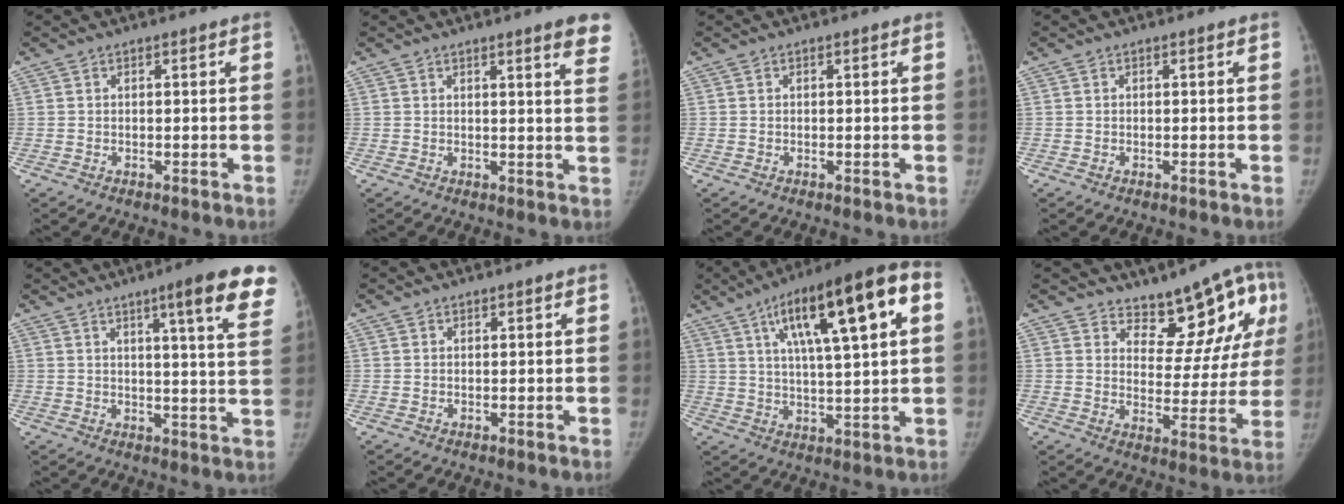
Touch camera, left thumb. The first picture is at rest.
{"total": 7.1, "force": [5.0, 0.6, 5.0], "torque": [-0.044, -0.020, 0.045]}
{"total": 0.0}
{"total": 0.0}
{"total": 13.6, "force": [8.3, 1.4, 10.7], "torque": [-0.121, -0.039, 0.094]}
{"total": 0.0}
{"total": 20.2, "force": [7.3, 4.9, 18.2], "torque": [-0.275, 0.012, 0.112]}
{"total": 12.4, "force": [8.2, 5.9, 7.3], "torque": [-0.040, -0.052, 0.115]}